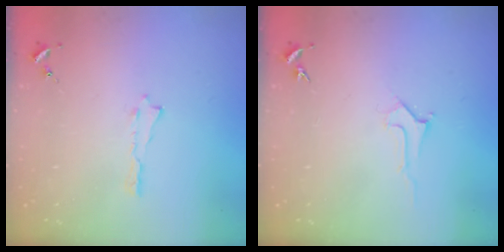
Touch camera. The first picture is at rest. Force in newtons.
{"total": 1.9, "press": 1.9, "slide": 0.2}